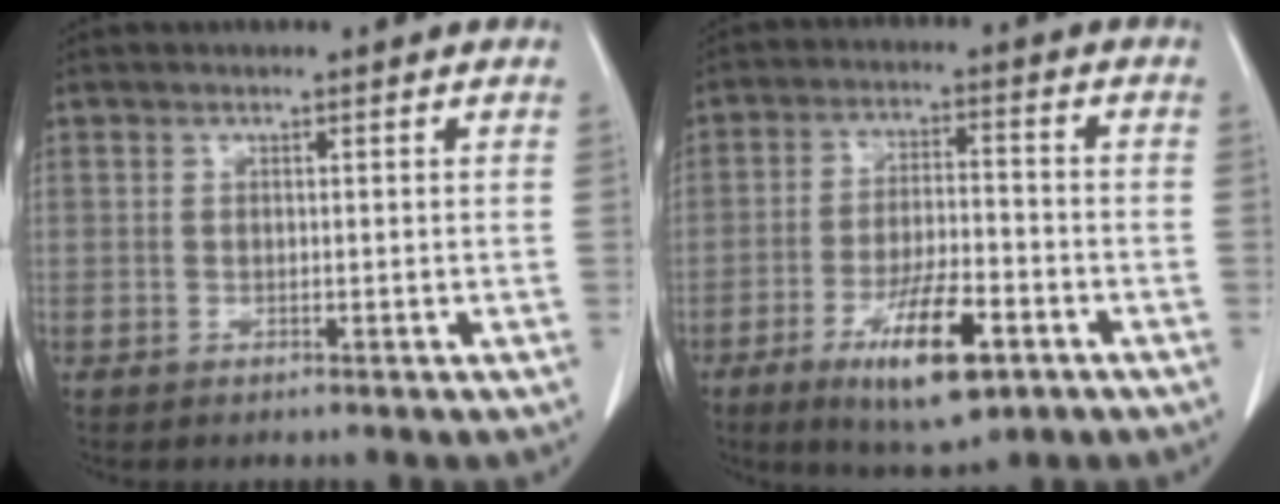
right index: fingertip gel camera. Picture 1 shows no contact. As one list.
[{"total": 11.6, "force": [-5.9, 2.9, 9.5], "torque": [-0.172, -0.012, -0.092]}]